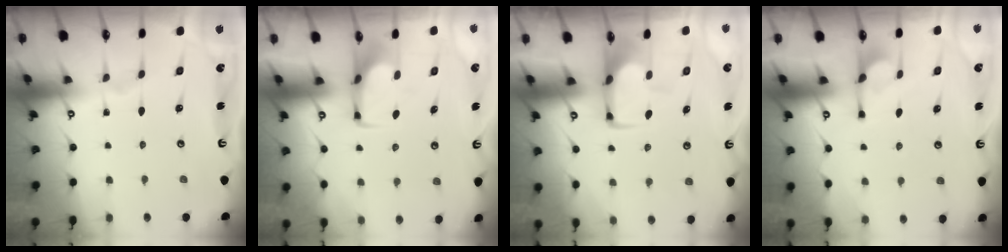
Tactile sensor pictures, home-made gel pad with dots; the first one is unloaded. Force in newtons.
{"total": 1.7, "press": 1.7, "slide": 0.4}
{"total": 1.8, "press": 1.7, "slide": 0.5}
{"total": 0.8, "press": 0.1, "slide": 0.8}